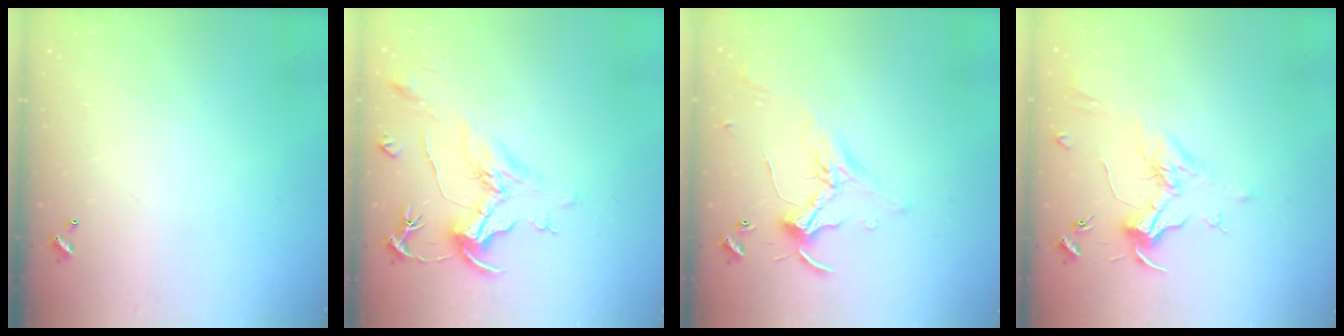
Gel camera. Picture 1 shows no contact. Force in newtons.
{"total": 2.0, "press": 1.5, "slide": 1.3}
{"total": 0.9, "press": 0.8, "slide": 0.4}
{"total": 2.0, "press": 1.9, "slide": 0.6}